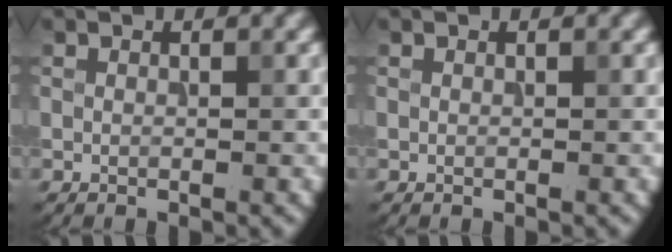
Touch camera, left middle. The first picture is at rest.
{"total": 0.0}